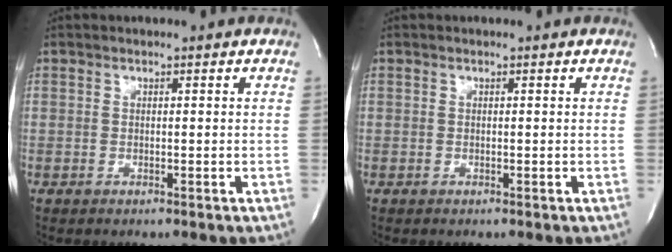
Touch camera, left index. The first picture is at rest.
{"total": 0.0}